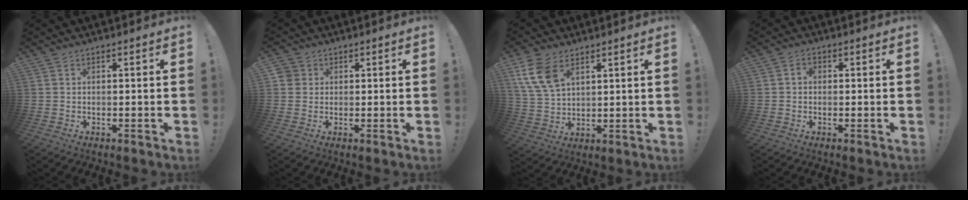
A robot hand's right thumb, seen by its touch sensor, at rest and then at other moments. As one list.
[{"total": 2.9, "force": [0.8, 2.7, 0.6], "torque": [-0.013, 0.005, 0.016]}, {"total": 10.9, "force": [6.0, 6.7, 6.2], "torque": [-0.138, -0.017, 0.118]}, {"total": 2.0, "force": [-0.4, 1.4, 1.3], "torque": [-0.029, 0.012, -0.008]}]